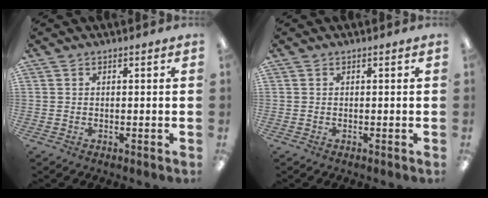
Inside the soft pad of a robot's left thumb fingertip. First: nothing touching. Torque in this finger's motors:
{"motor_torque": [-0.09, 0.09, -0.16, 0.36, 0.00]}